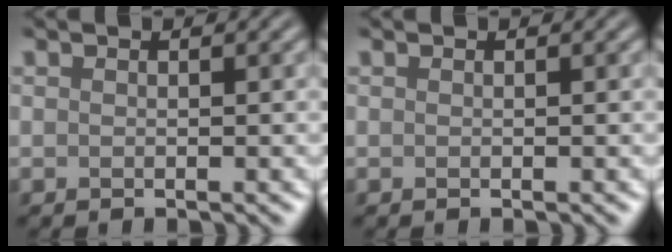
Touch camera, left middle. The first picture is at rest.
{"total": 0.0}